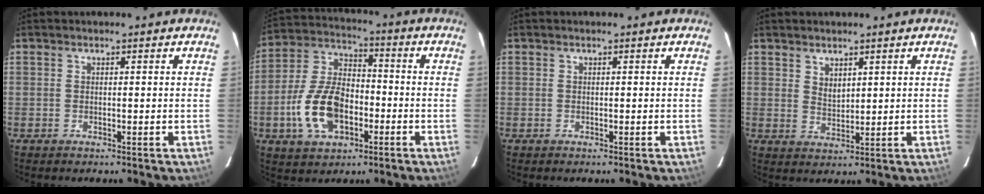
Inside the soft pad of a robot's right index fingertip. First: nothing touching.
{"total": 14.2, "force": [-4.6, 8.5, 10.5], "torque": [-0.219, 0.015, -0.076]}
{"total": 0.0}
{"total": 2.9, "force": [2.0, 1.5, 1.5], "torque": [-0.022, -0.002, 0.038]}